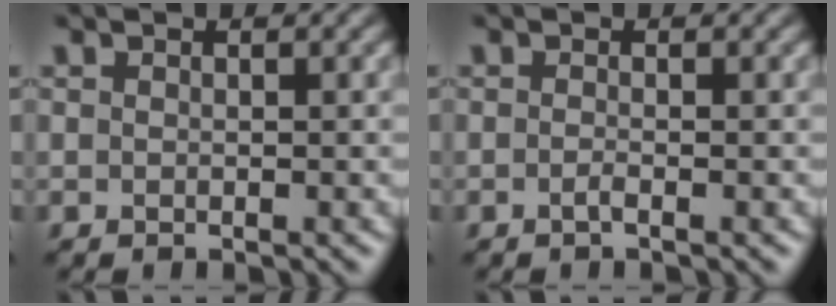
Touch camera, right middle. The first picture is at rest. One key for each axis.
{"total": 0.7, "fx": -0.3, "fy": 0.1, "fz": 0.6, "tx": -0.013, "ty": 0.001, "tz": -0.009}